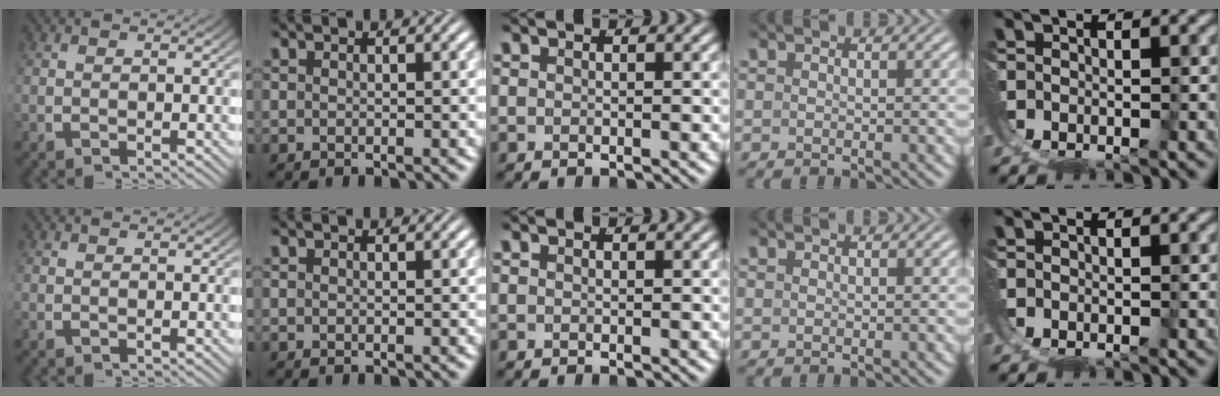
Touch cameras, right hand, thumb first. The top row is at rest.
{}